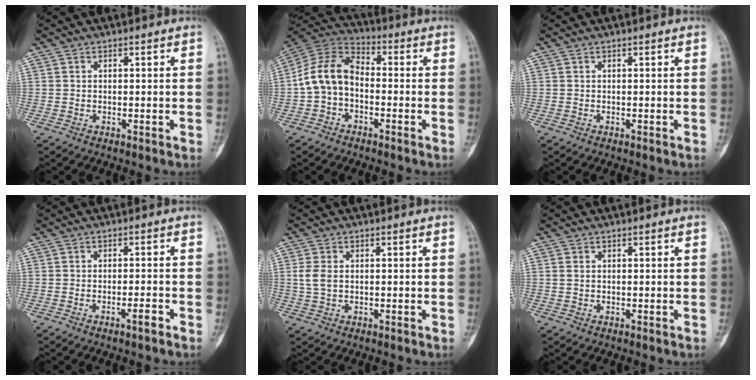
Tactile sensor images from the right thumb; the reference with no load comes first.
{"total": 10.9, "force": [-1.7, 7.7, 7.5], "torque": [-0.136, 0.038, -0.047]}
{"total": 0.0}
{"total": 2.2, "force": [-1.4, 0.3, 1.7], "torque": [-0.032, 0.007, -0.024]}
{"total": 3.3, "force": [0.1, 2.3, 2.4], "torque": [-0.054, 0.002, 0.001]}
{"total": 0.9, "force": [0.1, 0.7, 0.6], "torque": [-0.011, 0.000, 0.001]}